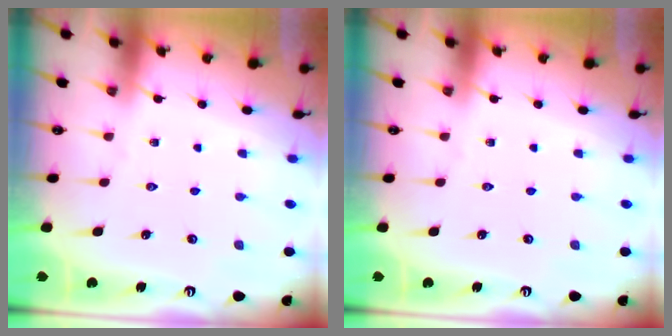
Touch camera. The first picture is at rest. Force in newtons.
{"total": 0.0}